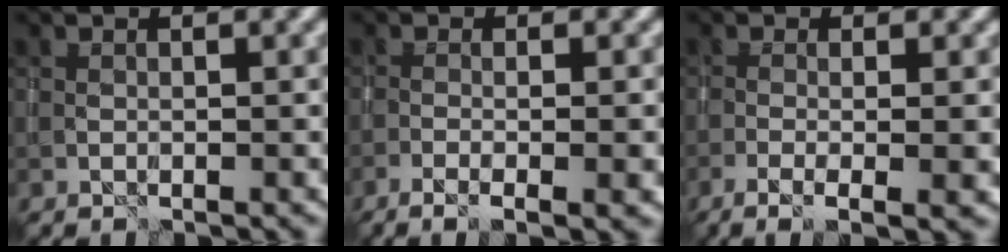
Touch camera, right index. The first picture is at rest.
{"total": 4.5, "force": [-1.4, 1.4, 4.0], "torque": [-0.054, -0.002, -0.026]}
{"total": 5.3, "force": [-1.4, 1.7, 4.9], "torque": [-0.070, -0.009, -0.024]}